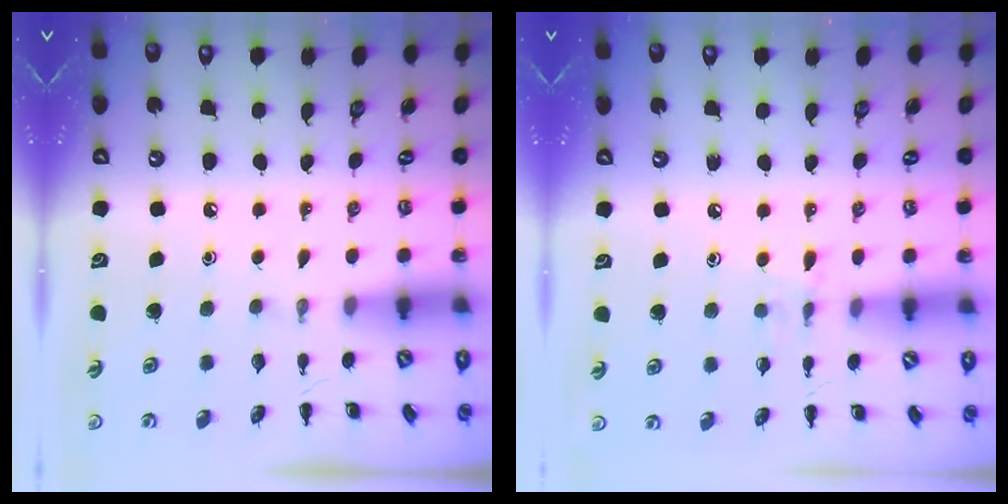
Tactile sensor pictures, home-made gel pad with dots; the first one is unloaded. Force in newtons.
{"total": 6.2, "press": 5.8, "slide": 2.1}